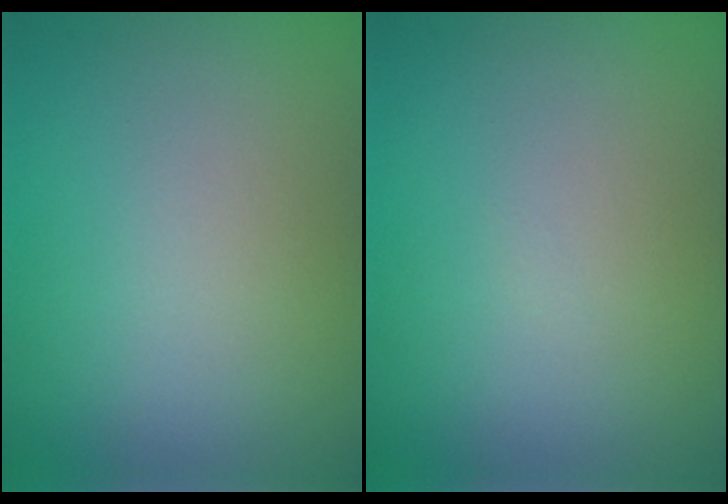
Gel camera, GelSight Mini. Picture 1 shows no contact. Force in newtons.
{"total": 0.0}